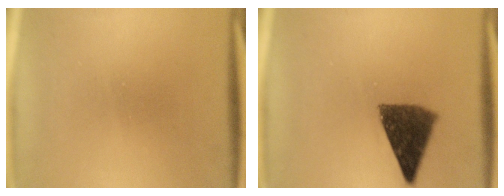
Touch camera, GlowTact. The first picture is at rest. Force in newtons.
{"total": 9.7}